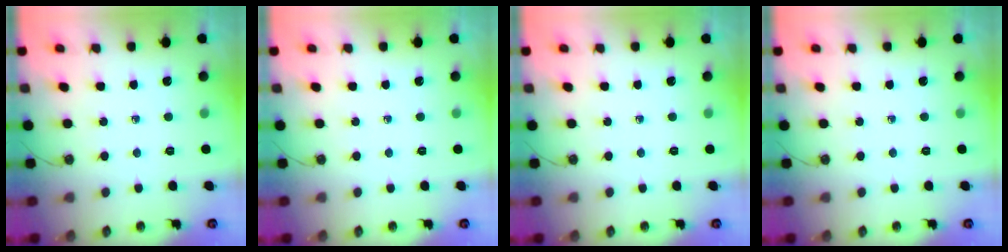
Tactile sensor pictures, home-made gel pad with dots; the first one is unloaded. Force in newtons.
{"total": 0.0}
{"total": 0.0}
{"total": 0.0}